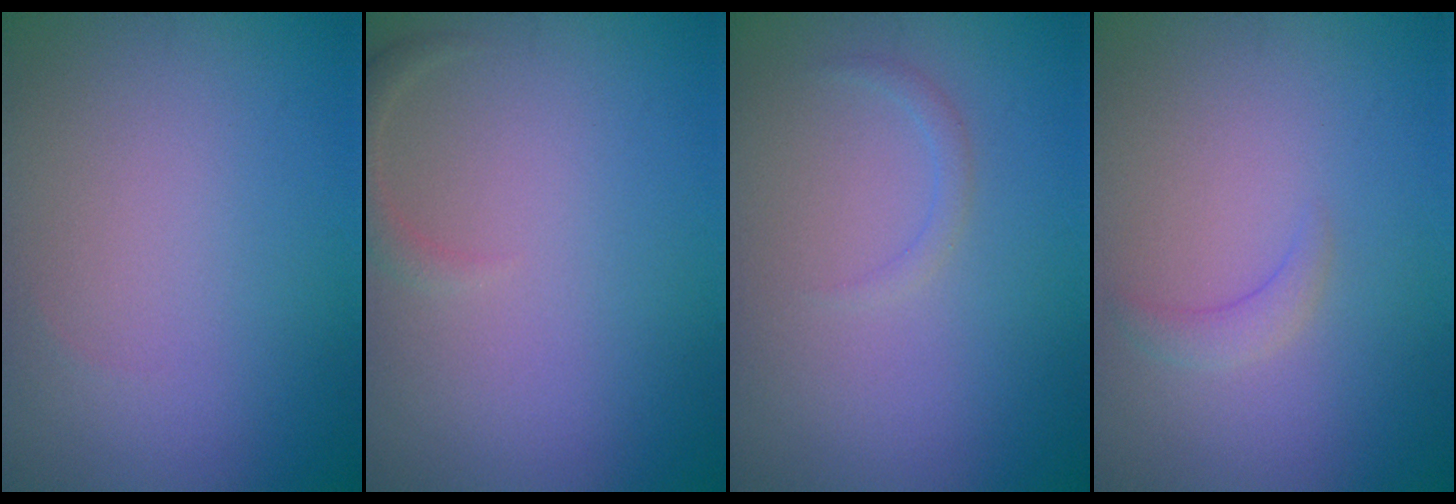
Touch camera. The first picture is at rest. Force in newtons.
{"total": 1.3, "press": 1.2, "slide": 0.2}
{"total": 0.9, "press": 0.9, "slide": 0.1}
{"total": 1.2, "press": 1.2, "slide": 0.2}